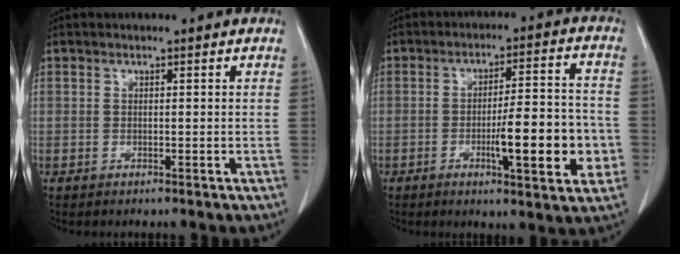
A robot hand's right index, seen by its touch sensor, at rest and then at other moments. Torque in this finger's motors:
{"motor_torque": [1.66, -0.48, 0.82, 0.16]}